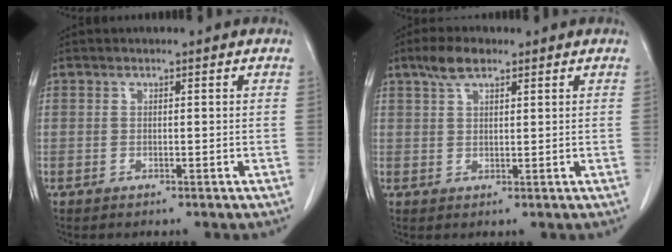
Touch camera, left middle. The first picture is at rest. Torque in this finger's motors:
{"motor_torque": [0.26, -0.19, -0.19, -0.03]}